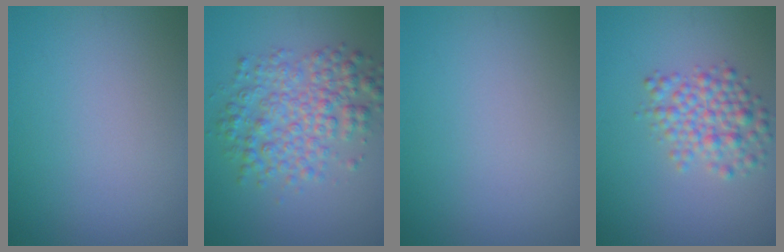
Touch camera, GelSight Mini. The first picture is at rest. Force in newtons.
{"total": 5.4, "press": 5.4, "slide": 0.0}
{"total": 0.0}
{"total": 3.6, "press": 3.6, "slide": 0.2}